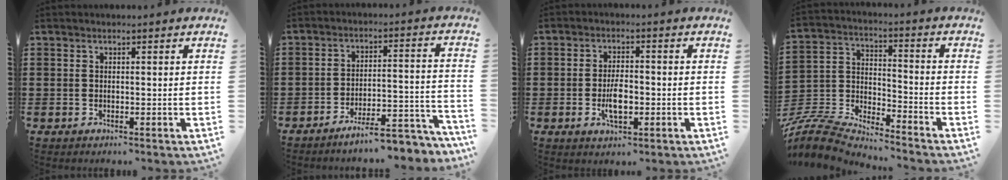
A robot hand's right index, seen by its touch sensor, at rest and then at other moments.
{"total": 7.3, "force": [-6.4, 0.5, 3.4], "torque": [-0.046, 0.005, -0.119]}
{"total": 4.8, "force": [-1.1, 2.1, 4.2], "torque": [-0.086, 0.000, -0.022]}
{"total": 7.1, "force": [-6.9, 1.0, 1.3], "torque": [-0.049, -0.007, -0.146]}